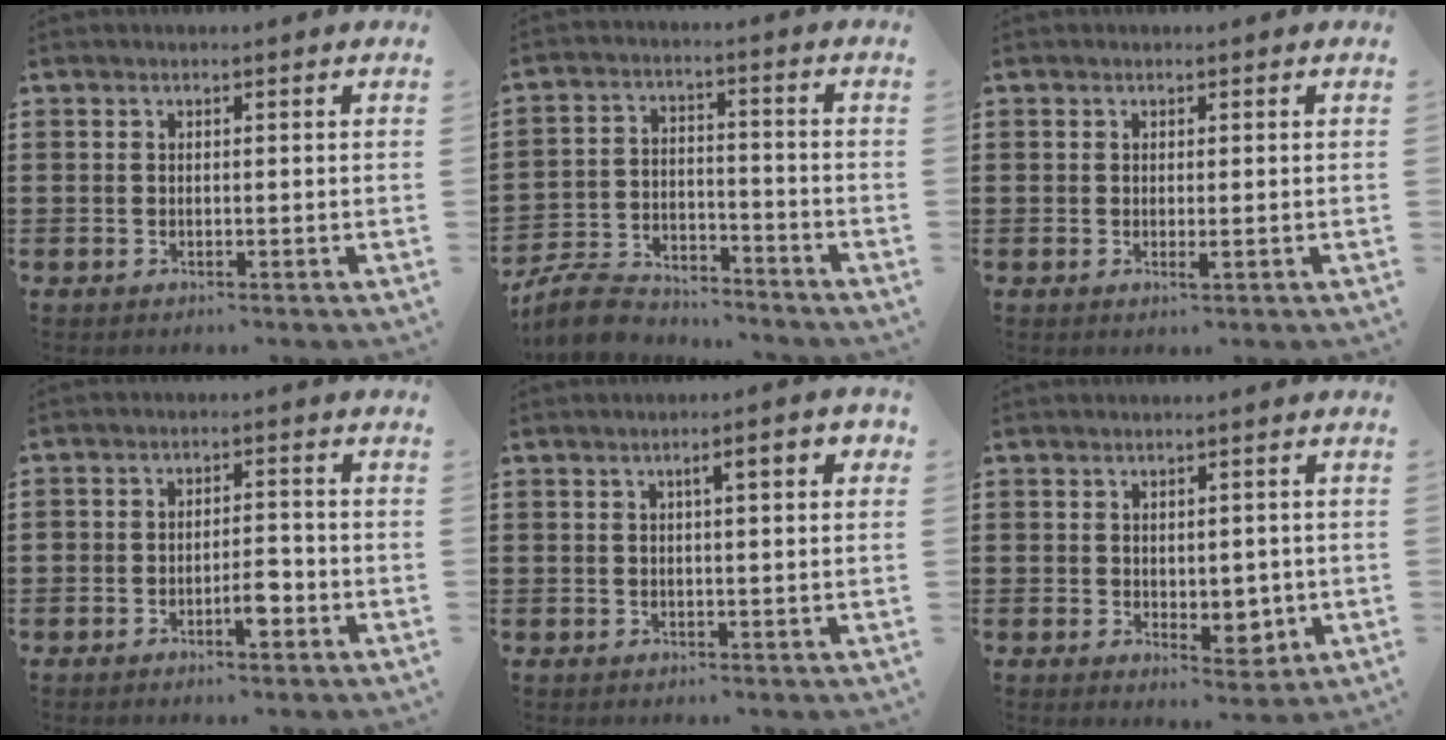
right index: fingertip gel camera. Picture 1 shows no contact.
{"total": 7.2, "force": [-6.9, 1.6, 1.4], "torque": [-0.034, 0.016, -0.137]}
{"total": 0.7, "force": [0.1, 0.2, 0.7], "torque": [-0.011, 0.000, 0.003]}
{"total": 3.8, "force": [-2.1, 1.6, 2.8], "torque": [-0.047, 0.009, -0.039]}
{"total": 3.4, "force": [1.0, 0.5, 3.2], "torque": [-0.057, 0.001, 0.011]}
{"total": 3.6, "force": [0.2, 2.6, 2.5], "torque": [-0.034, -0.001, 0.002]}